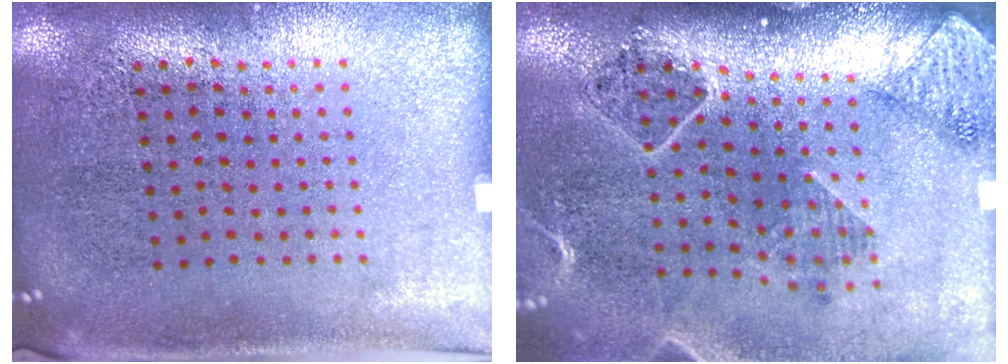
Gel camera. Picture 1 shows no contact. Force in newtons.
{"total": 1.5, "press": 1.5, "slide": 0.1}